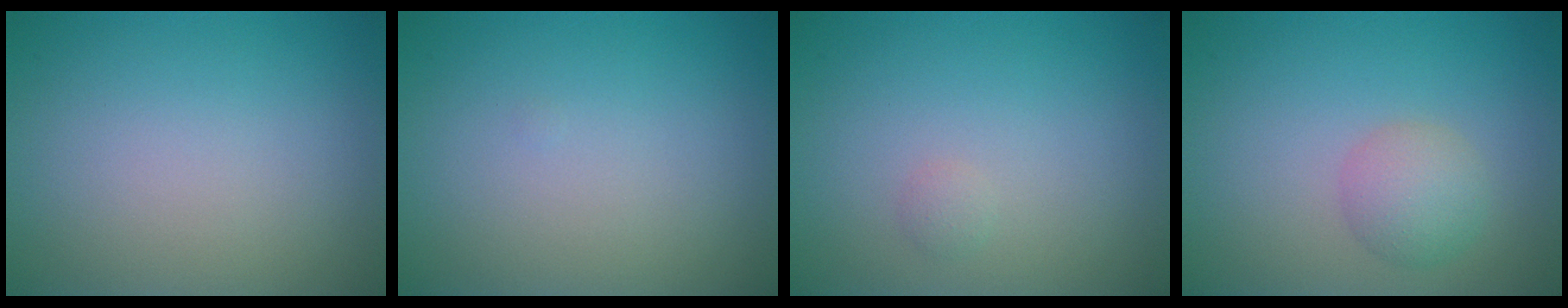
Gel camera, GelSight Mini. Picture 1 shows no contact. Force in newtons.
{"total": 0.0}
{"total": 0.6, "press": 0.6, "slide": 0.0}
{"total": 2.5, "press": 2.5, "slide": 0.1}